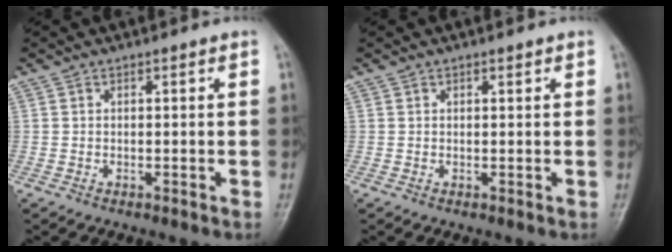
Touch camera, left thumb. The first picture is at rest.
{"total": 0.8, "force": [0.5, 0.4, 0.5], "torque": [-0.005, -0.001, 0.006]}